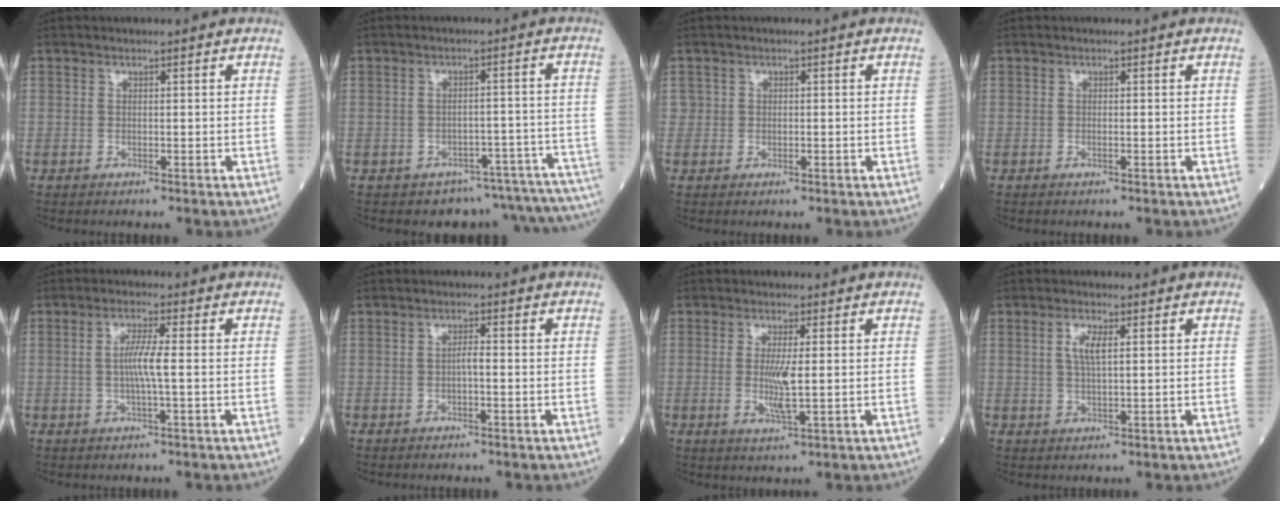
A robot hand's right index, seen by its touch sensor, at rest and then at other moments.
{"total": 13.4, "force": [-12.7, 3.6, 2.3], "torque": [0.011, 0.045, -0.143]}
{"total": 0.9, "force": [0.1, 0.9, 0.1], "torque": [0.004, 0.002, 0.000]}
{"total": 0.0}
{"total": 4.1, "force": [-0.1, -0.1, 4.1], "torque": [-0.083, 0.001, -0.004]}
{"total": 1.5, "force": [-0.3, 0.3, 1.4], "torque": [-0.024, 0.003, -0.007]}
{"total": 4.3, "force": [0.0, 0.4, 4.2], "torque": [-0.092, -0.009, 0.003]}
{"total": 3.2, "force": [0.9, 0.7, 3.0], "torque": [-0.064, 0.002, 0.019]}